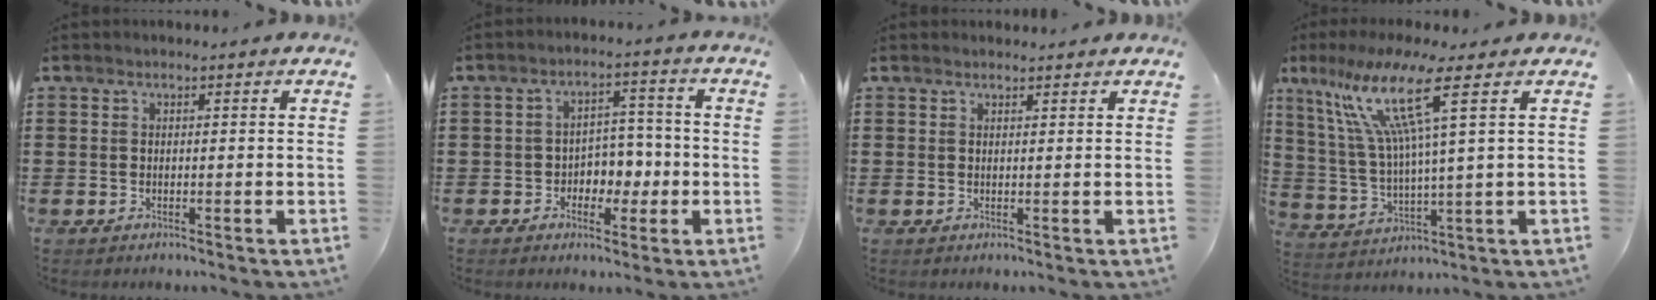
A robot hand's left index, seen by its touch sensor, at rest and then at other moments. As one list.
[{"total": 4.7, "force": [-1.4, 4.0, 2.0], "torque": [-0.043, 0.008, -0.031]}, {"total": 0.9, "force": [0.8, 0.2, 0.0], "torque": [-0.001, 0.002, 0.016]}, {"total": 12.9, "force": [6.5, 0.7, 11.1], "torque": [-0.250, -0.023, 0.101]}]